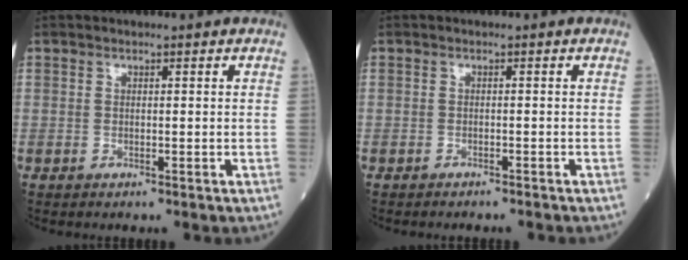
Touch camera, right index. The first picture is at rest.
{"total": 2.5, "force": [-2.4, 0.3, 0.6], "torque": [-0.010, -0.002, -0.029]}